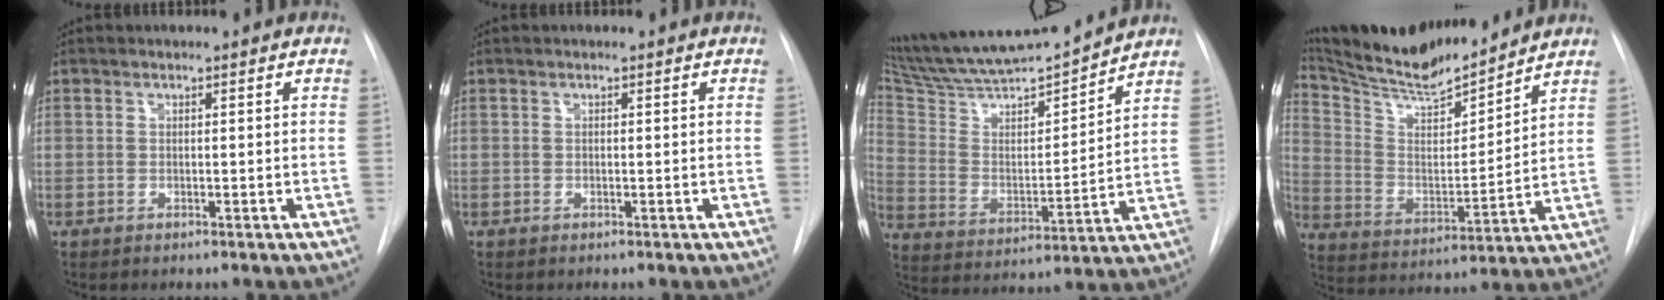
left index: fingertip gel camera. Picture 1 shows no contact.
{"total": 0.0}
{"total": 19.3, "force": [18.0, 1.1, 6.8], "torque": [-0.126, -0.008, 0.305]}
{"total": 16.4, "force": [15.2, 1.6, 5.8], "torque": [-0.113, -0.009, 0.268]}